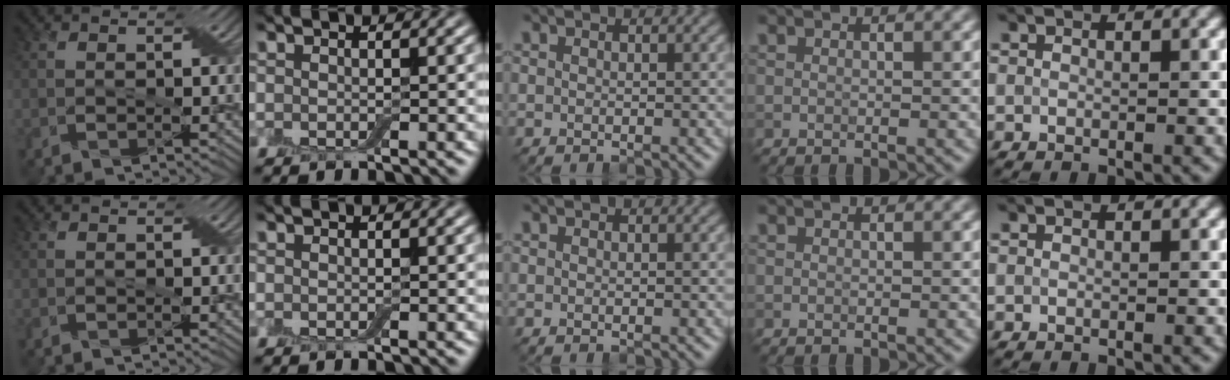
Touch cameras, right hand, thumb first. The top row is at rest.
{}